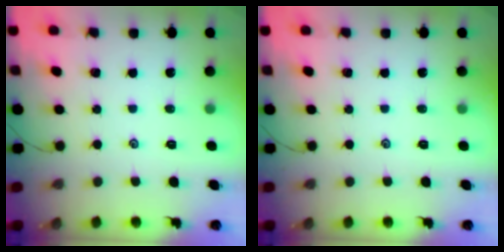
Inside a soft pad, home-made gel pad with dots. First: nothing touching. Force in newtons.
{"total": 0.0}